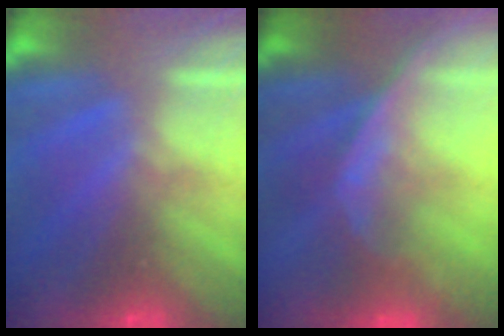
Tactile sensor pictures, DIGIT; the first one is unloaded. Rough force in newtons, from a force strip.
{"total": 1.1}